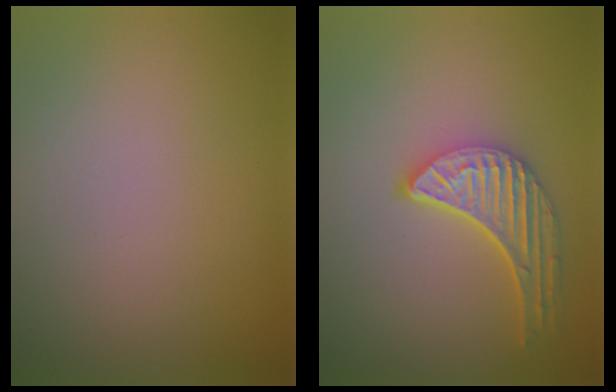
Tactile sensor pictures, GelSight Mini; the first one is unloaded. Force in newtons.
{"total": 4.9, "press": 3.9, "slide": 3.0}